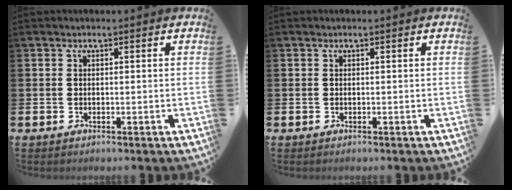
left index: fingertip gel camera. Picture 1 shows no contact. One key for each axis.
{"total": 0.0}